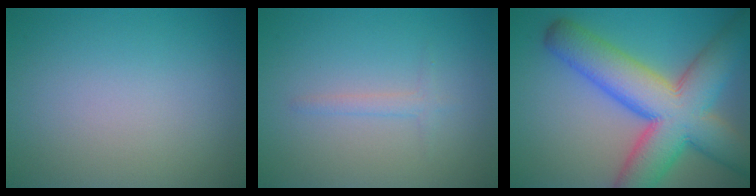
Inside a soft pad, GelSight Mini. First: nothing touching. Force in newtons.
{"total": 1.1, "press": 1.1, "slide": 0.1}
{"total": 12.2, "press": 12.2, "slide": 0.5}